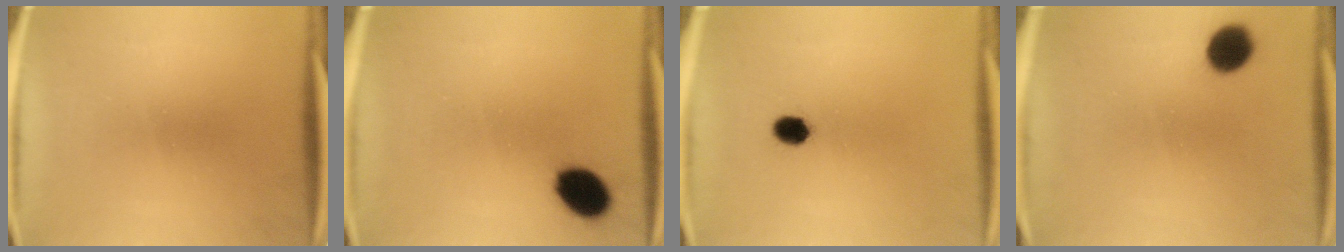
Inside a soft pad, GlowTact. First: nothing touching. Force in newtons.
{"total": 8.4}
{"total": 3.5}
{"total": 6.7}